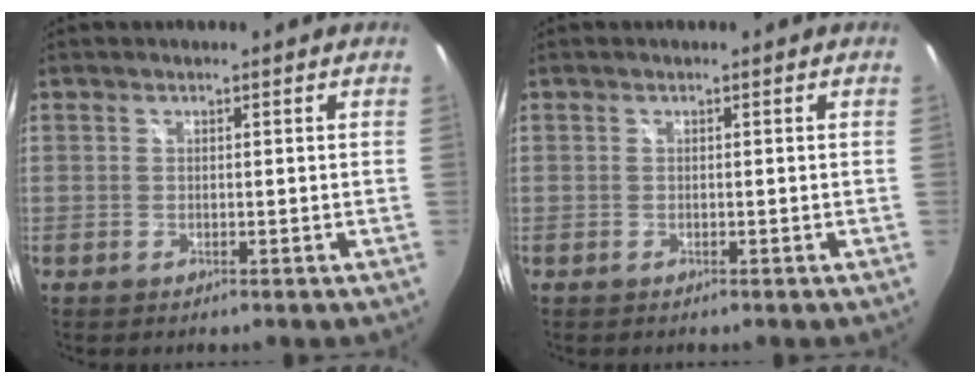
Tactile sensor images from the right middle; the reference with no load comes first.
{"total": 0.0}